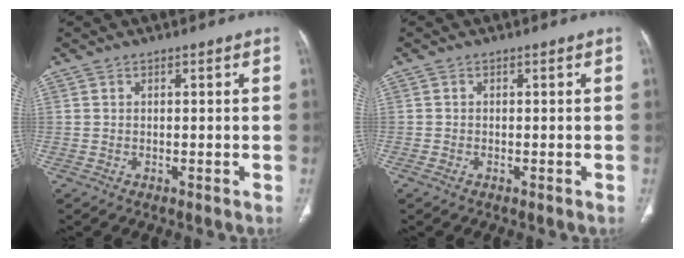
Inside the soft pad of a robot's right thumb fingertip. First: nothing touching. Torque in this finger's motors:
{"motor_torque": [1.02, 1.48, -0.19, 0.15, 0.06]}